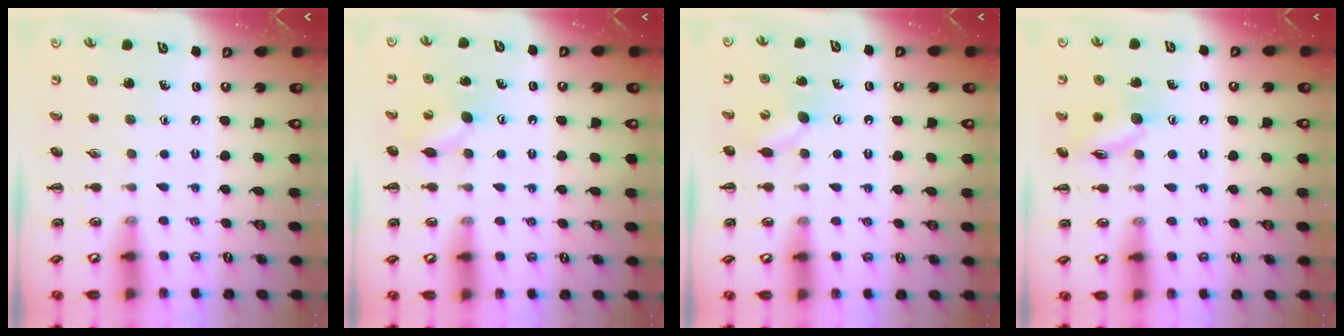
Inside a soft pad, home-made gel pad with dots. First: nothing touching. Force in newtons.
{"total": 7.0, "press": 6.9, "slide": 1.3}
{"total": 5.5, "press": 5.4, "slide": 1.5}
{"total": 10.3, "press": 10.3, "slide": 0.6}